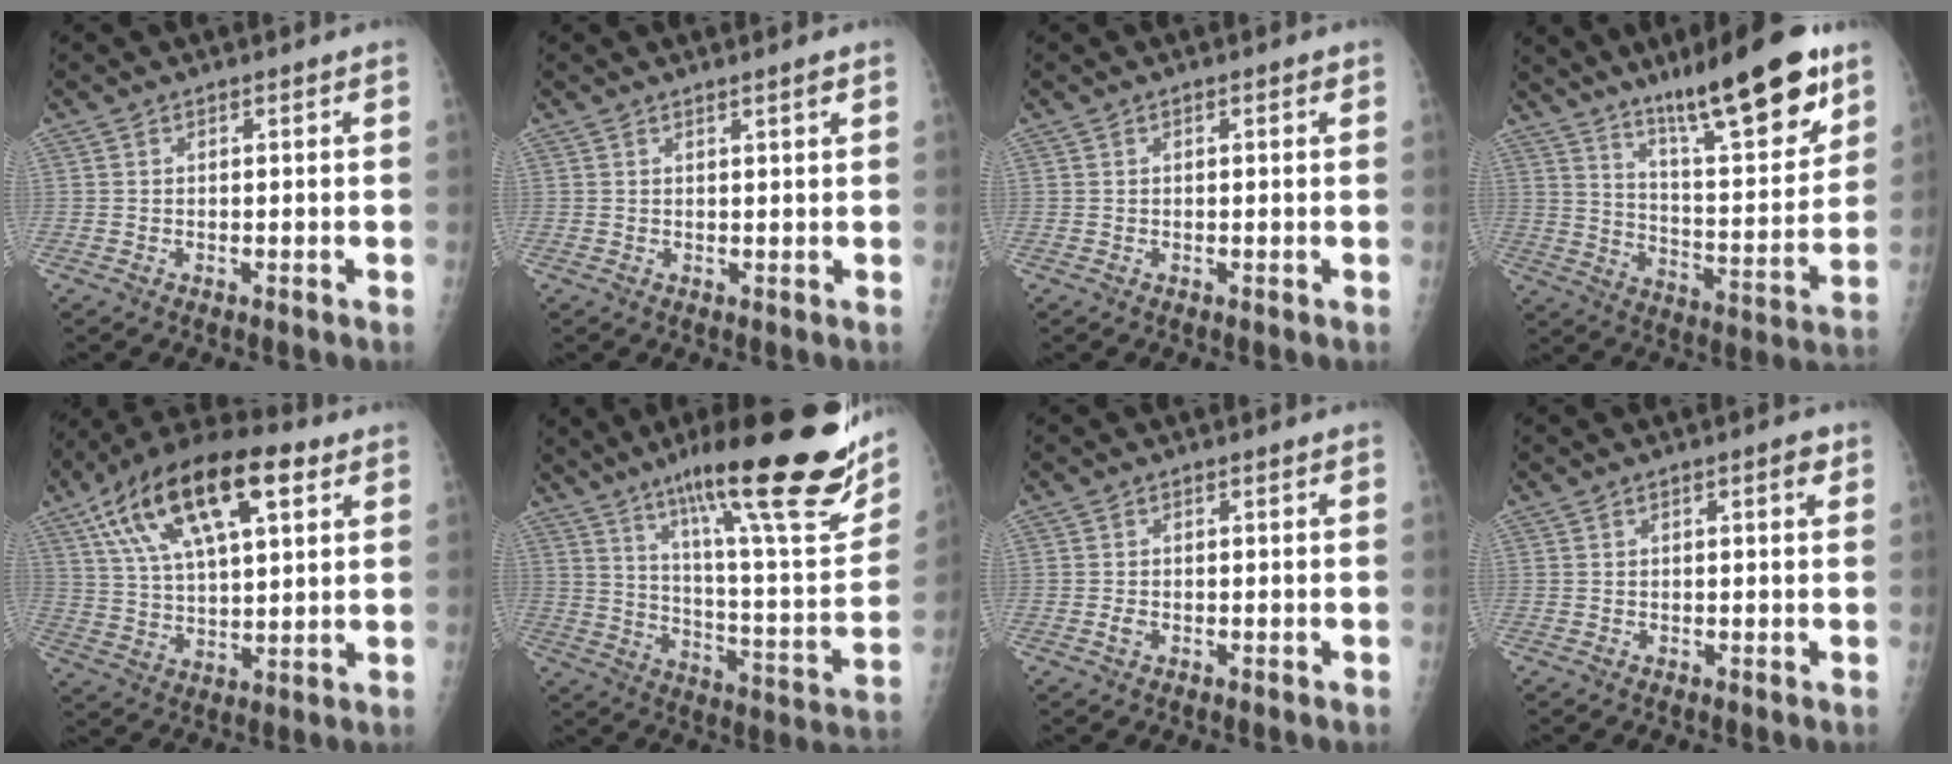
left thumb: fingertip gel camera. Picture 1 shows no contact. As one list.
[{"total": 1.3, "force": [0.8, -0.1, 1.1], "torque": [-0.016, -0.004, 0.013]}, {"total": 0.9, "force": [0.3, 0.3, 0.8], "torque": [-0.010, 0.003, 0.002]}, {"total": 21.3, "force": [14.0, 4.5, 15.5], "torque": [-0.207, -0.070, 0.225]}, {"total": 21.7, "force": [9.9, 9.1, 17.0], "torque": [-0.292, 0.002, 0.174]}, {"total": 30.2, "force": [19.1, 5.2, 22.8], "torque": [-0.319, -0.059, 0.289]}, {"total": 1.1, "force": [-0.5, 0.7, 0.7], "torque": [-0.014, 0.002, -0.010]}, {"total": 2.1, "force": [0.8, 0.7, 1.9], "torque": [-0.023, 0.002, 0.008]}]